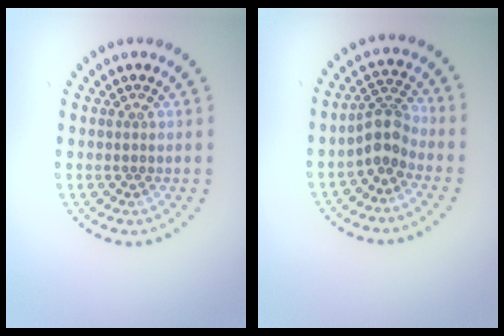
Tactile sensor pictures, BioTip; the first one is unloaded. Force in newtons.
{"total": 2.7, "press": 2.1, "slide": 1.8}